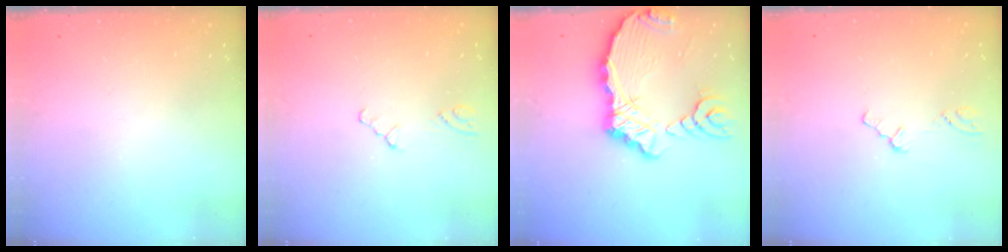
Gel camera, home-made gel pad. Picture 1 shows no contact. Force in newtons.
{"total": 1.3, "press": 1.3, "slide": 0.4}
{"total": 15.0, "press": 14.9, "slide": 2.0}
{"total": 0.0}